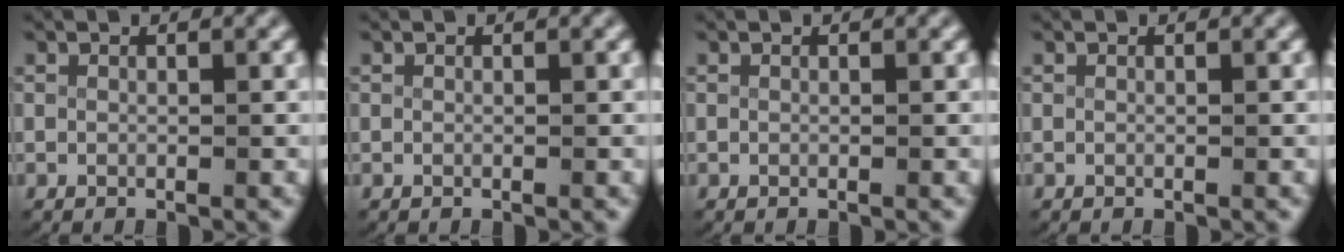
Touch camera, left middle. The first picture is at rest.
{"total": 0.0}
{"total": 0.0}
{"total": 0.0}